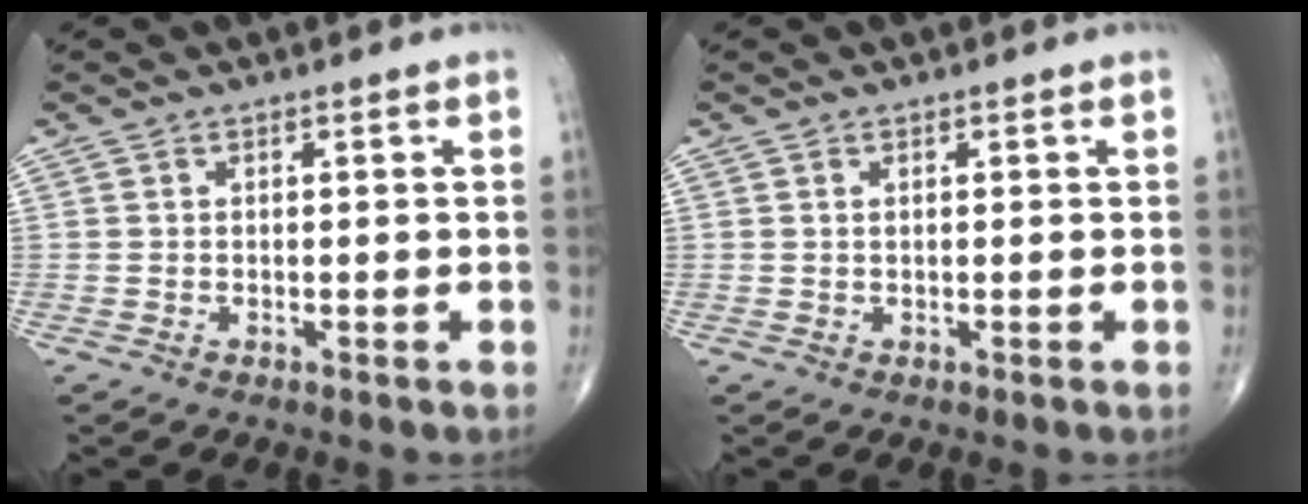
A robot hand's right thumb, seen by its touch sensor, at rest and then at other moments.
{"total": 0.6, "force": [0.3, 0.2, 0.4], "torque": [-0.011, 0.003, 0.007]}